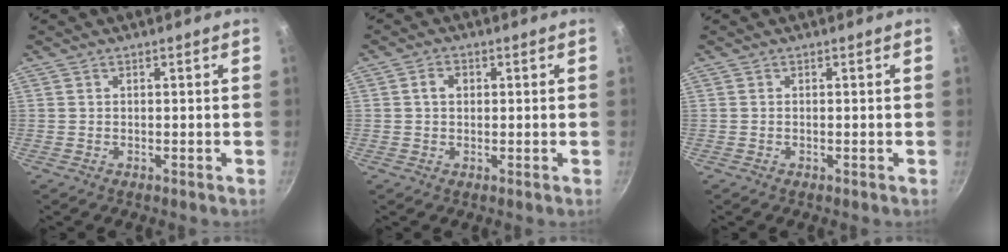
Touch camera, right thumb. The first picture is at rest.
{"total": 1.8, "force": [0.3, 1.4, 1.1], "torque": [-0.013, 0.006, 0.004]}
{"total": 0.0}